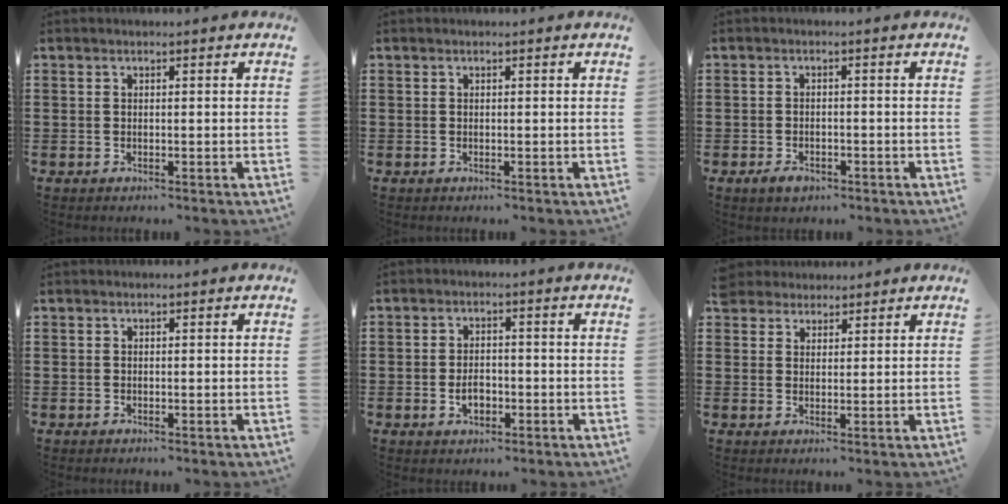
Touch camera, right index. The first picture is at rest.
{"total": 0.0}
{"total": 1.7, "force": [-1.2, 0.9, 0.8], "torque": [-0.018, 0.001, -0.024]}
{"total": 0.0}
{"total": 3.1, "force": [-1.0, 2.0, 2.3], "torque": [-0.036, 0.000, -0.021]}
{"total": 2.8, "force": [2.5, 1.3, -0.2], "torque": [-0.005, 0.007, 0.051]}